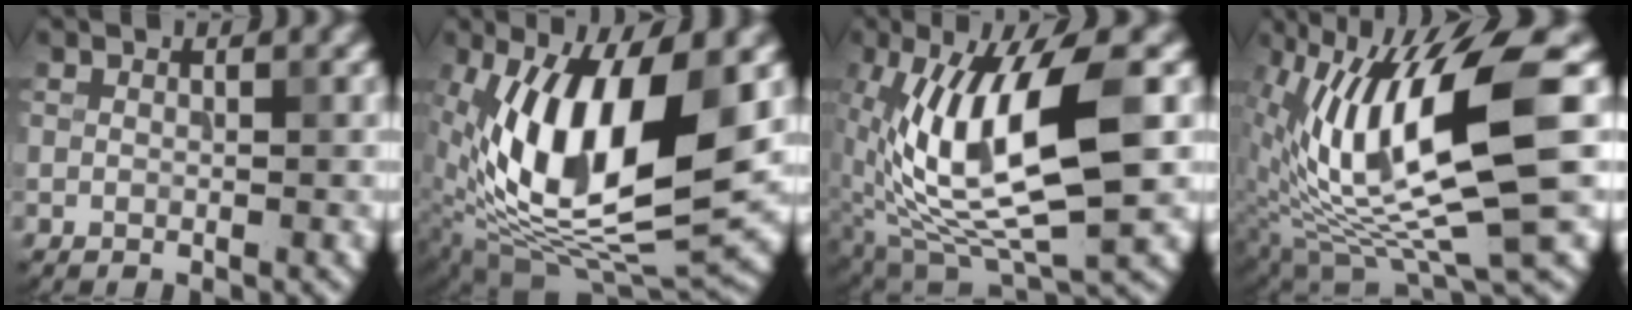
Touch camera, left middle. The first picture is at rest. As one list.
[{"total": 14.2, "force": [1.5, 6.0, 12.8], "torque": [-0.231, -0.005, 0.020]}, {"total": 12.3, "force": [0.3, 4.4, 11.4], "torque": [-0.209, 0.009, 0.000]}, {"total": 13.0, "force": [1.1, 3.2, 12.6], "torque": [-0.236, -0.006, 0.023]}]